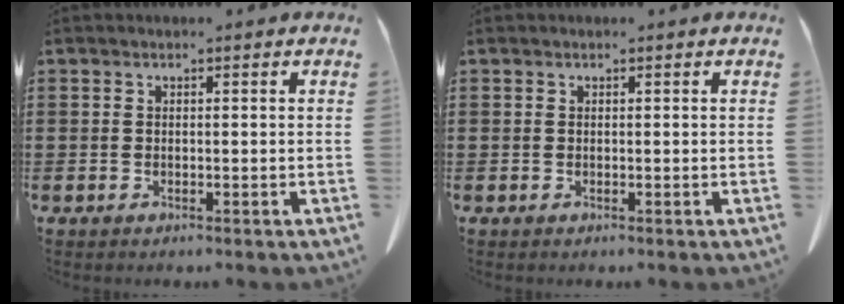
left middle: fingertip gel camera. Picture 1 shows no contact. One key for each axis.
{"total": 0.0}